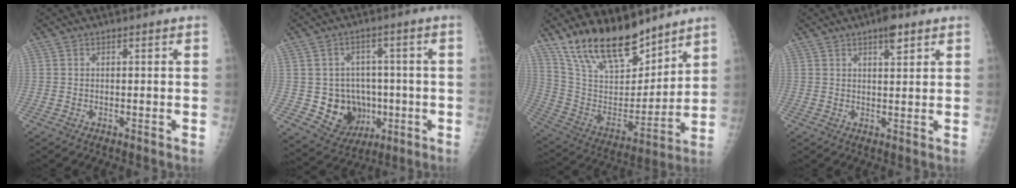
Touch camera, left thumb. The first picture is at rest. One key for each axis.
{"total": 9.5, "fx": -1.4, "fy": 8.6, "fz": 3.9, "tx": -0.019, "ty": 0.008, "tz": -0.005}
{"total": 19.6, "fx": 15.3, "fy": 7.4, "fz": 9.6, "tx": -0.129, "ty": -0.085, "tz": 0.284}
{"total": 4.1, "fx": 2.6, "fy": 1.3, "fz": 2.9, "tx": -0.036, "ty": -0.011, "tz": 0.037}